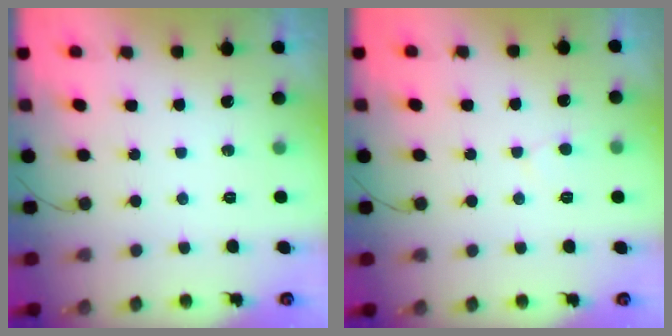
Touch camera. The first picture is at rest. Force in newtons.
{"total": 4.1, "press": 4.1, "slide": 0.5}